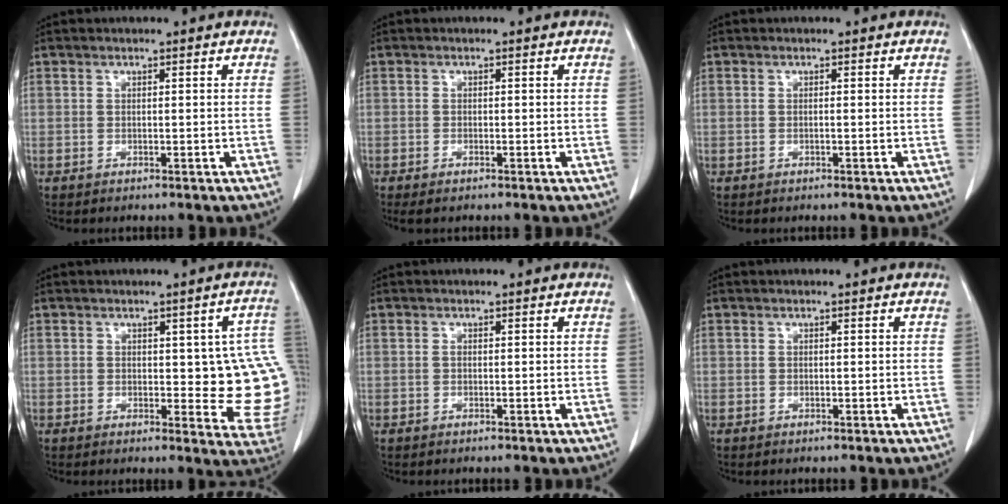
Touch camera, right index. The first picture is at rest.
{"total": 1.2, "force": [-0.8, 0.3, 0.8], "torque": [-0.014, -0.002, -0.011]}
{"total": 0.0}
{"total": 11.5, "force": [0.9, 4.1, 10.7], "torque": [-0.107, 0.001, 0.011]}
{"total": 0.0}
{"total": 0.0}